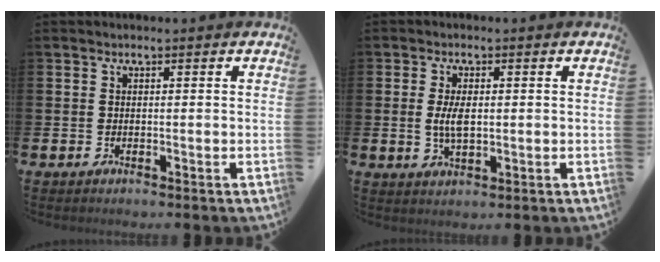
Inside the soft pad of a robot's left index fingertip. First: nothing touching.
{"total": 3.8, "force": [0.3, 1.8, 3.4], "torque": [-0.066, -0.001, -0.001]}